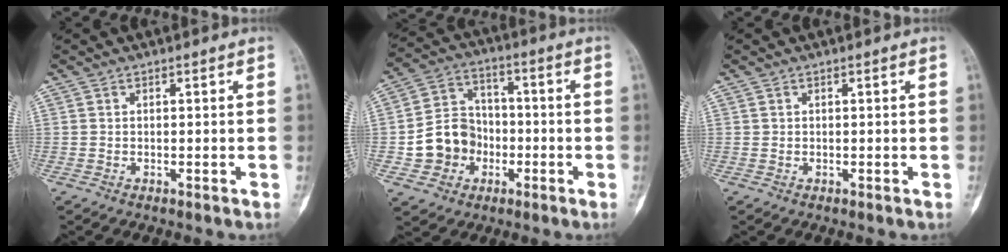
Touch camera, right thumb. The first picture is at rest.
{"total": 11.2, "force": [-2.8, 9.9, 4.4], "torque": [-0.039, 0.034, -0.051]}
{"total": 0.0}